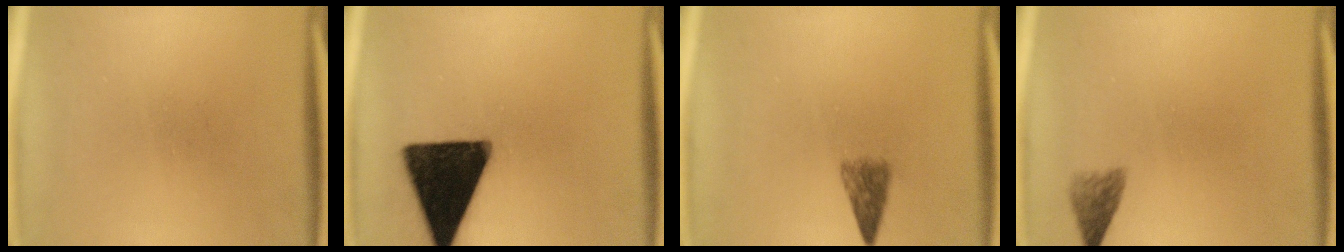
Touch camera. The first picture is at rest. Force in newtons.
{"total": 18.1}
{"total": 2.9}
{"total": 2.3}